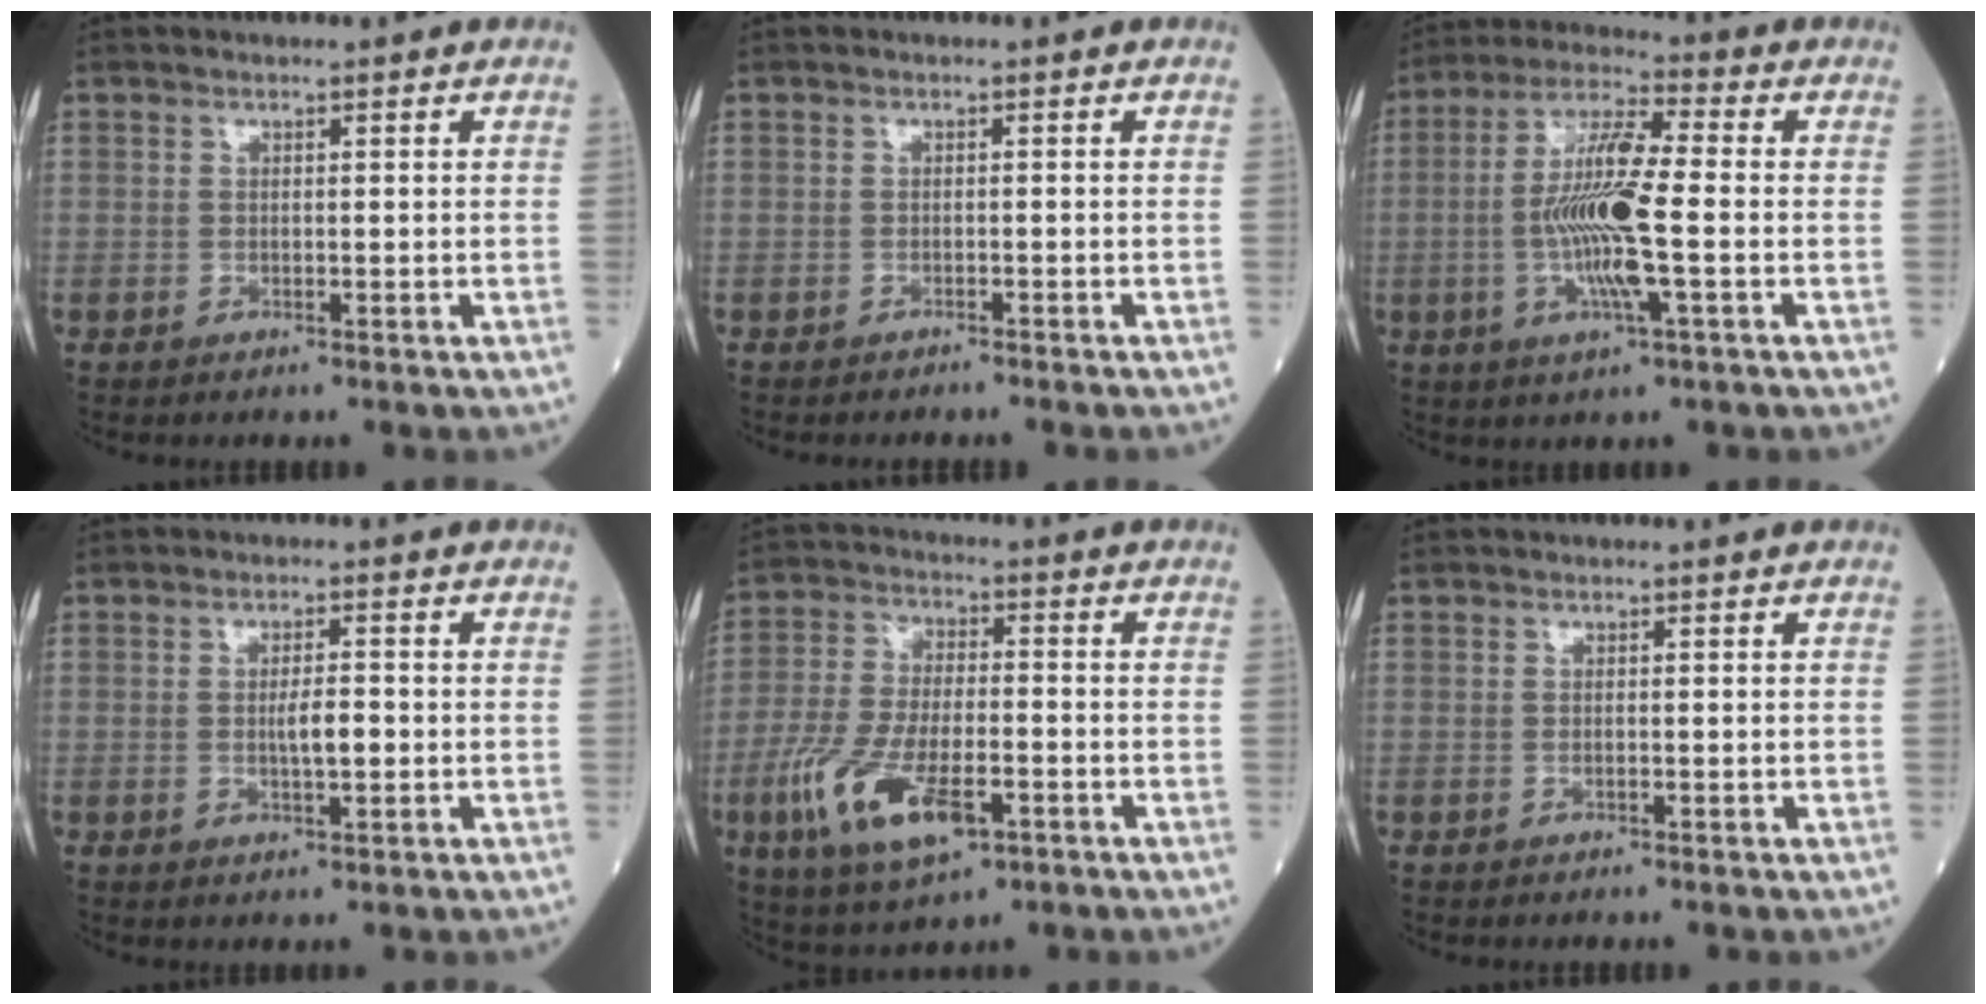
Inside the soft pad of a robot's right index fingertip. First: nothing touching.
{"total": 3.4, "force": [-3.1, 0.1, 1.3], "torque": [-0.020, -0.002, -0.038]}
{"total": 11.9, "force": [-1.7, 1.0, 11.8], "torque": [-0.229, -0.001, -0.039]}
{"total": 3.1, "force": [-0.4, 0.6, 3.1], "torque": [-0.054, 0.000, -0.005]}
{"total": 13.2, "force": [-5.5, 4.5, 11.1], "torque": [-0.230, -0.015, -0.094]}
{"total": 0.0}